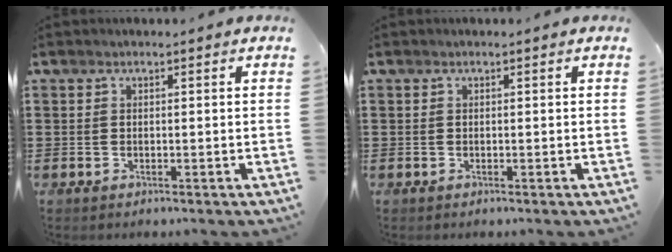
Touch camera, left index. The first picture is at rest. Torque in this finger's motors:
{"motor_torque": [-0.03, -0.02, 0.02, -0.01]}